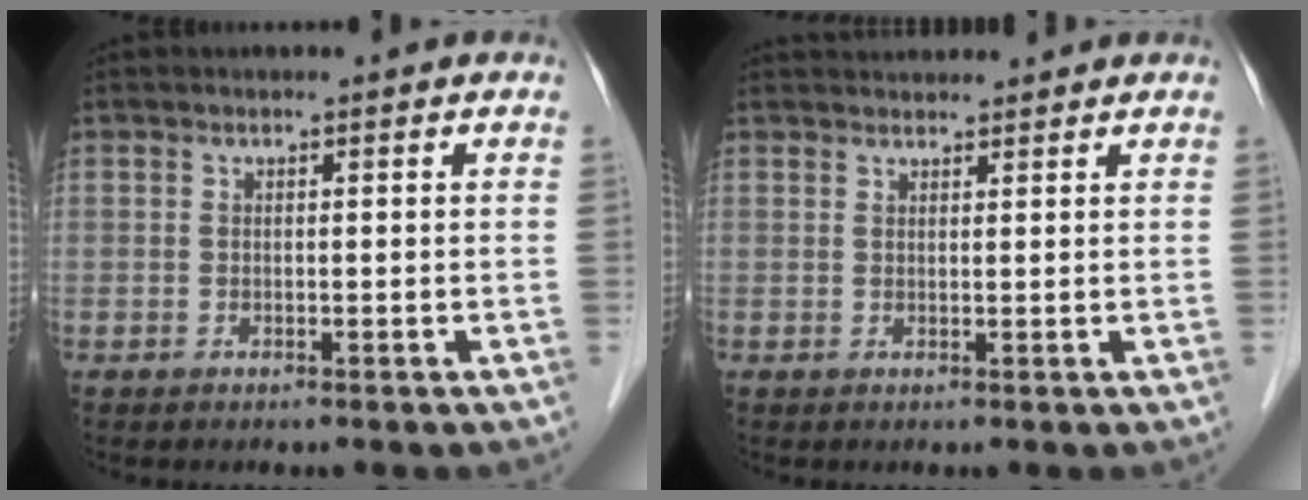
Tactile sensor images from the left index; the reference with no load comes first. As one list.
[{"total": 3.5, "force": [3.4, 0.6, 0.4], "torque": [-0.009, 0.031, 0.054]}]